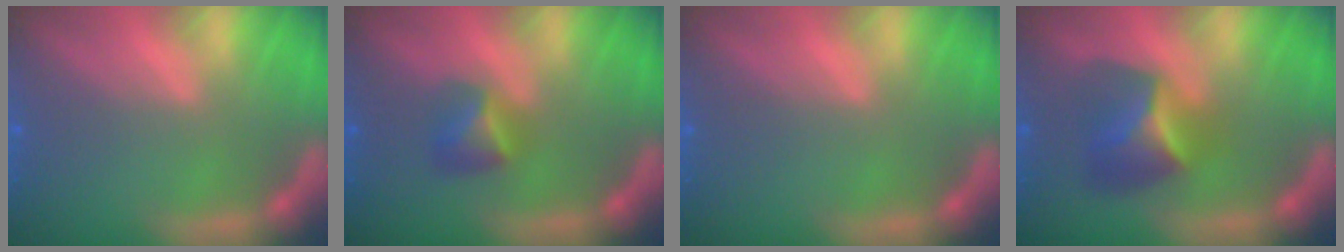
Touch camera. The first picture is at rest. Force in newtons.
{"total": 2.4}
{"total": 0.0}
{"total": 4.4}